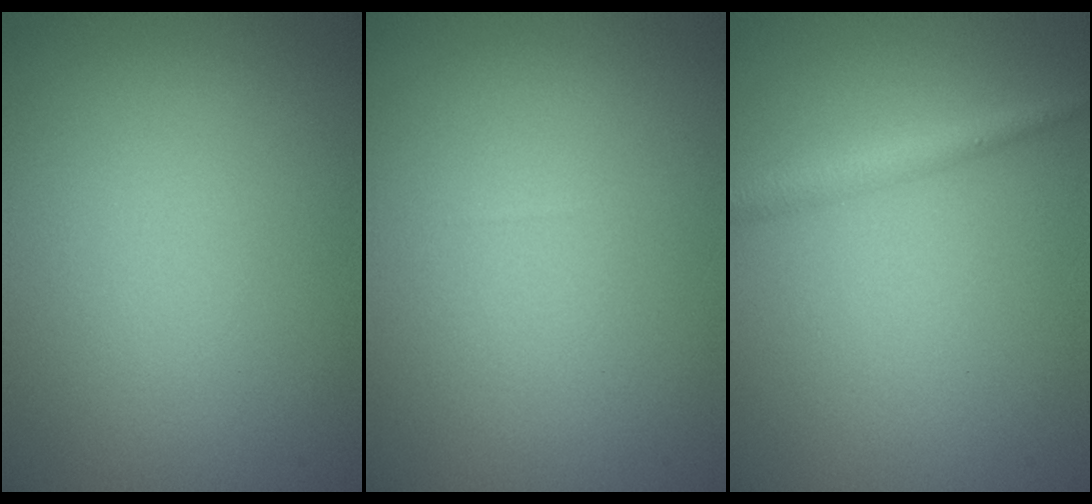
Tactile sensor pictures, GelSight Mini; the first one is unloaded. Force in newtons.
{"total": 0.0}
{"total": 2.0, "press": 2.0, "slide": 0.0}